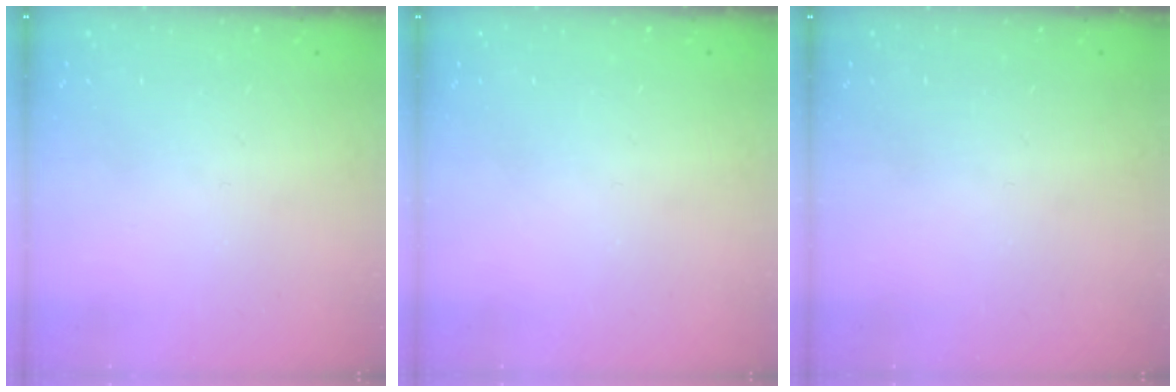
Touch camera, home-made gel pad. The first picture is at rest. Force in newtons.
{"total": 0.0}
{"total": 0.0}